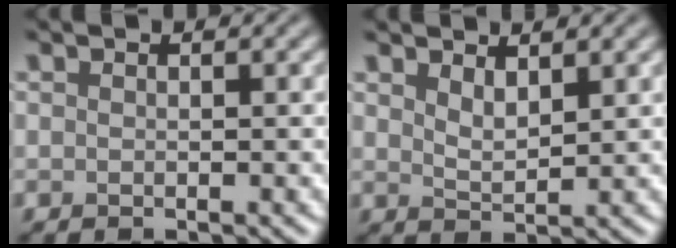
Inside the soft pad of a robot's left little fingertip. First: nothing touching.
{"total": 2.1, "force": [1.6, 0.7, 1.2], "torque": [-0.025, -0.005, 0.032]}